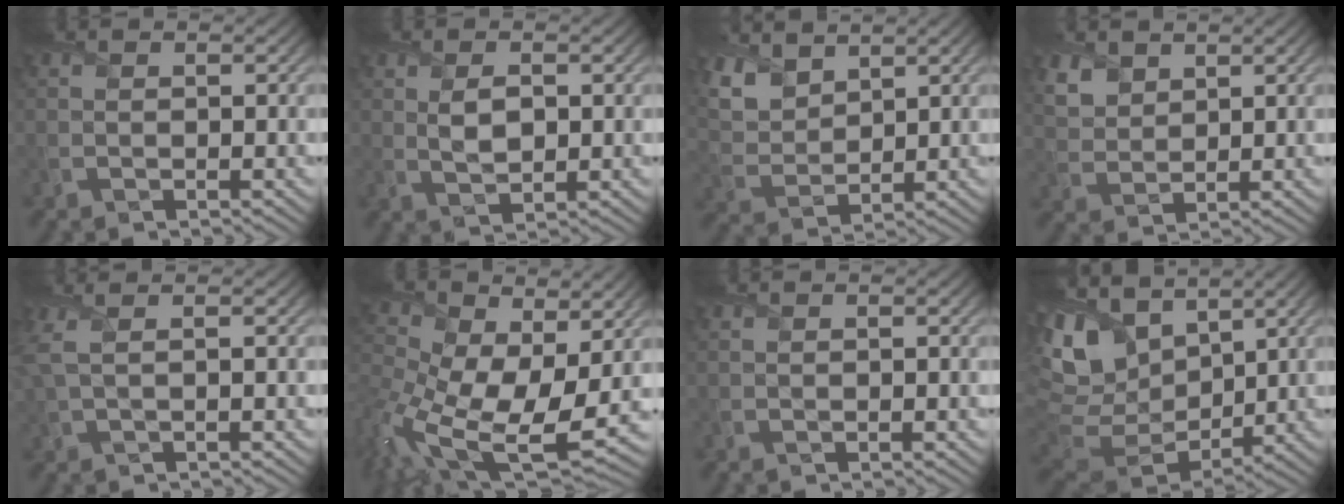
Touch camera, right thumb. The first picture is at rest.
{"total": 3.1, "force": [0.6, 1.7, 2.5], "torque": [-0.055, -0.005, 0.015]}
{"total": 6.9, "force": [5.0, 3.4, 3.4], "torque": [-0.101, 0.005, 0.103]}
{"total": 4.2, "force": [2.9, 2.5, 1.6], "torque": [-0.054, -0.004, 0.067]}
{"total": 3.1, "force": [1.1, 1.0, 2.7], "torque": [-0.066, 0.012, 0.021]}
{"total": 17.0, "force": [-2.5, 10.2, 13.3], "torque": [-0.319, -0.056, -0.026]}
{"total": 0.0}
{"total": 14.9, "force": [5.9, 9.4, 10.0], "torque": [-0.267, 0.014, 0.126]}